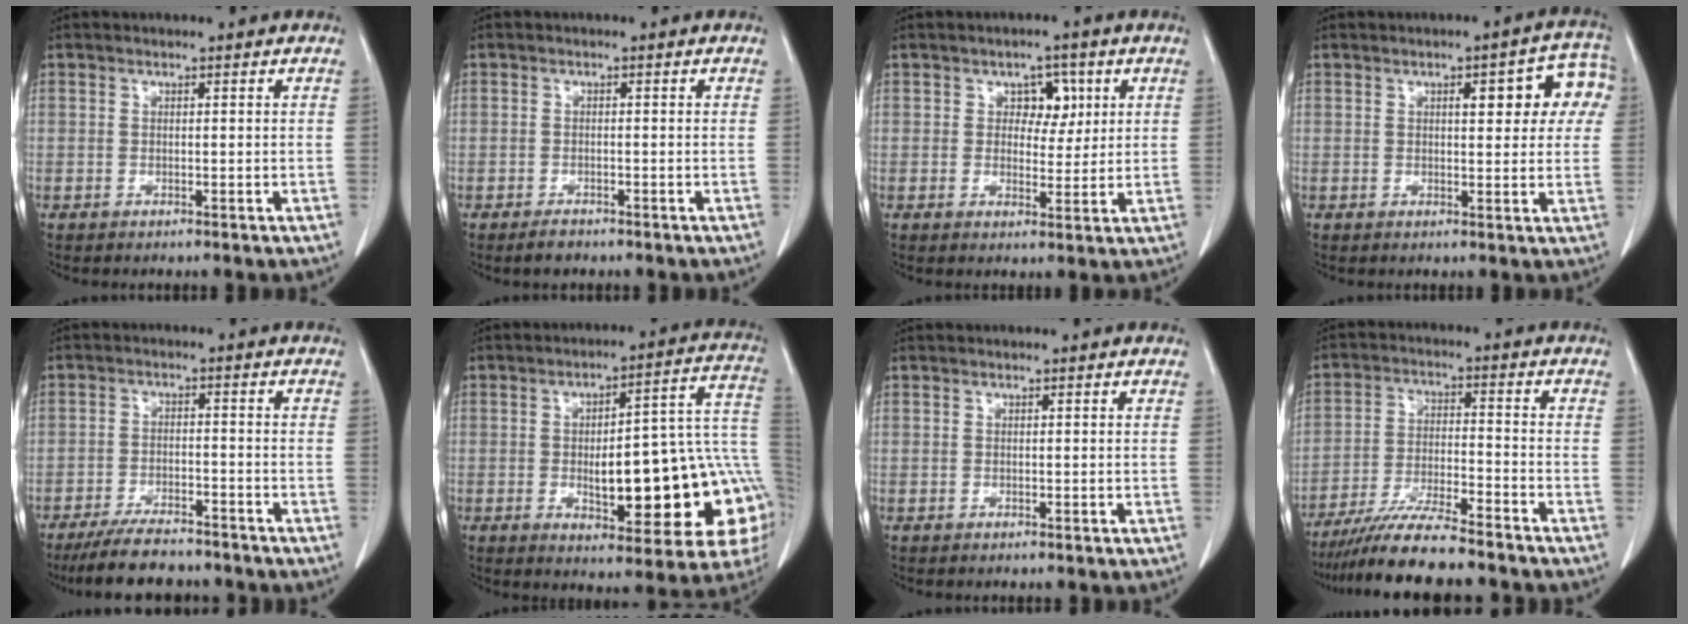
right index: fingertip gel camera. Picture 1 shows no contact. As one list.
[{"total": 1.9, "force": [-1.5, 0.9, 0.7], "torque": [-0.016, 0.000, -0.019]}, {"total": 4.4, "force": [1.5, 3.0, 2.8], "torque": [-0.030, 0.008, 0.023]}, {"total": 9.2, "force": [2.8, 3.1, 8.2], "torque": [-0.090, 0.025, 0.031]}, {"total": 9.4, "force": [-8.3, 2.3, 3.9], "torque": [-0.063, -0.013, -0.132]}, {"total": 21.2, "force": [-3.3, 5.5, 20.2], "torque": [-0.191, 0.035, -0.028]}, {"total": 0.0}, {"total": 11.7, "force": [-10.2, 0.4, 5.7], "torque": [-0.095, -0.017, -0.174]}]